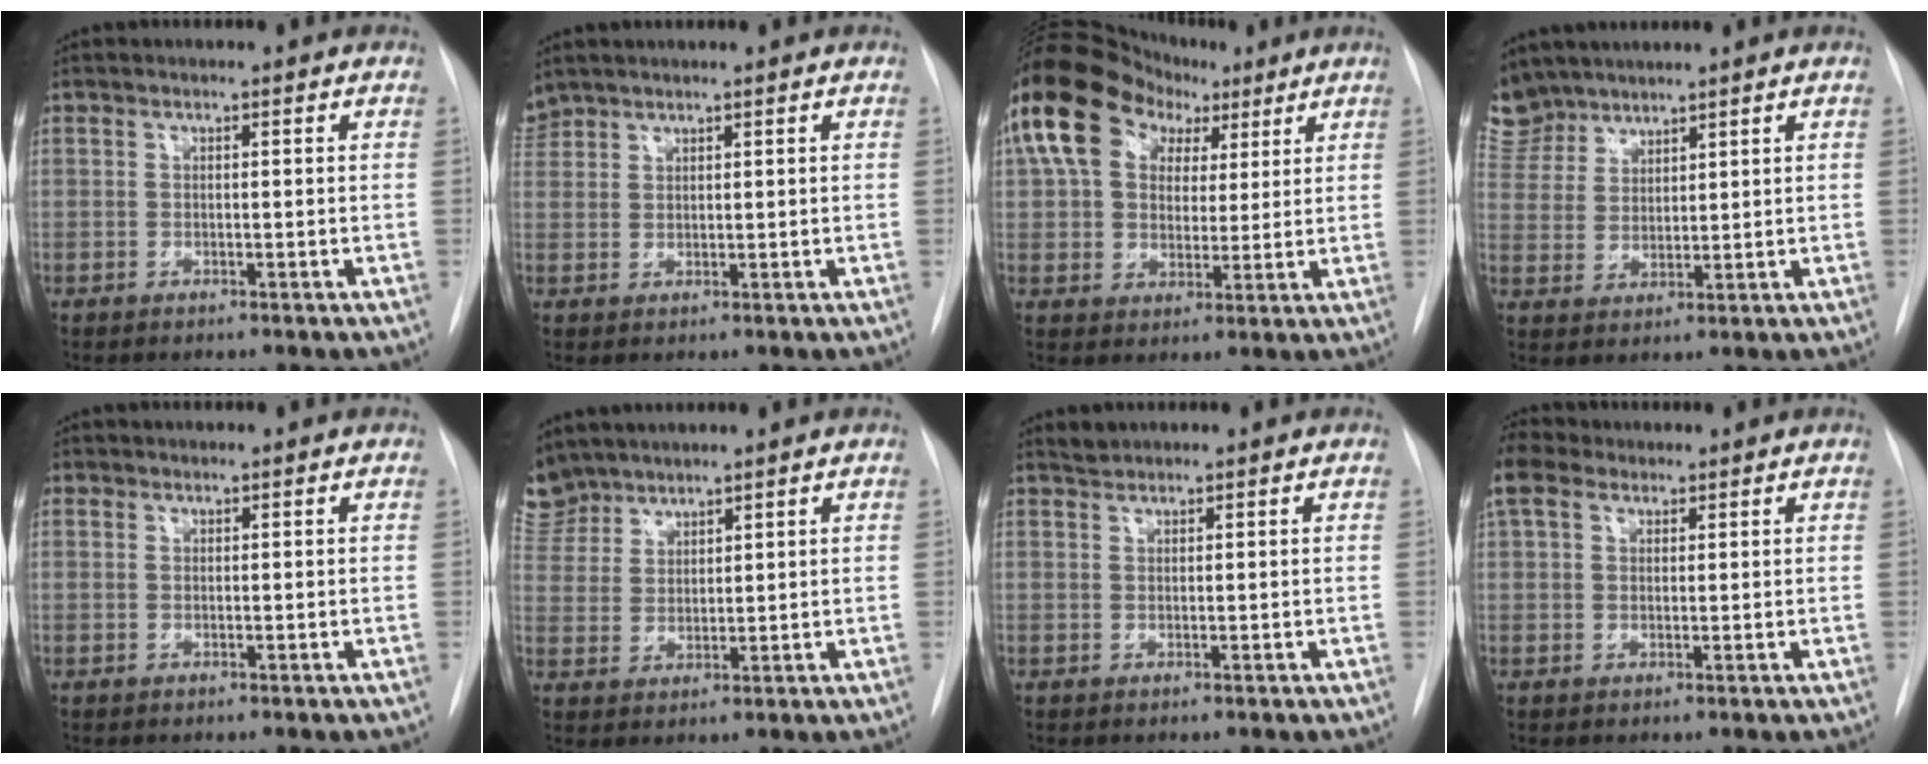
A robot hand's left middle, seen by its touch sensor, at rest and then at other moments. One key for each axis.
{"total": 2.7, "fx": 2.5, "fy": 0.8, "fz": -0.7, "tx": 0.013, "ty": 0.009, "tz": 0.052}
{"total": 14.5, "fx": 7.2, "fy": 9.9, "fz": 7.7, "tx": -0.159, "ty": 0.052, "tz": 0.125}
{"total": 9.1, "fx": 8.1, "fy": 4.1, "fz": 0.3, "tx": -0.017, "ty": 0.004, "tz": 0.174}
{"total": 0.6, "fx": 0.2, "fy": 0.2, "fz": -0.5, "tx": 0.020, "ty": -0.005, "tz": -0.001}
{"total": 8.3, "fx": 7.5, "fy": 3.7, "fz": 0.2, "tx": -0.015, "ty": 0.003, "tz": 0.161}
{"total": 1.1, "fx": 0.8, "fy": -0.2, "fz": -0.7, "tx": 0.014, "ty": -0.005, "tz": 0.015}
{"total": 4.0, "fx": 3.1, "fy": 2.3, "fz": 1.1, "tx": -0.032, "ty": 0.022, "tz": 0.065}